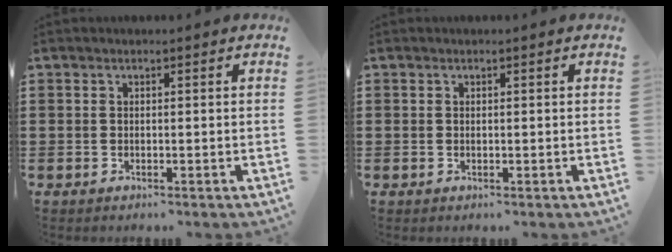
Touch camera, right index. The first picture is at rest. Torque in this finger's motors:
{"motor_torque": [0.57, 1.57, 0.00, 0.01]}